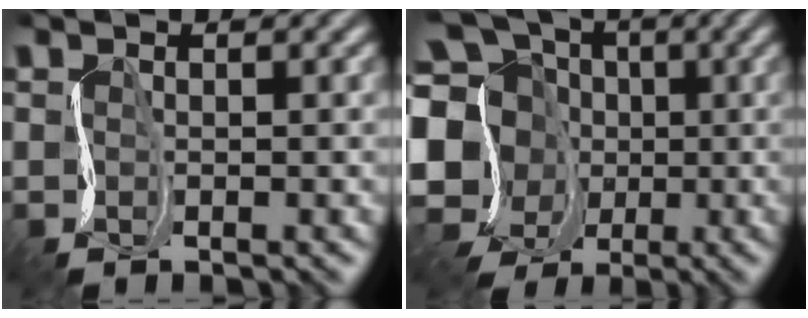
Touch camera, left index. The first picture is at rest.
{"total": 13.6, "force": [-2.6, 11.8, 6.1], "torque": [-0.145, 0.019, -0.071]}